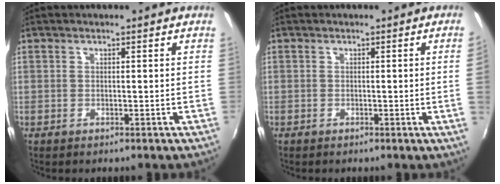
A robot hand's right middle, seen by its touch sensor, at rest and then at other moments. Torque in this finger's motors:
{"motor_torque": [0.73, -0.22, -0.32, -0.21]}